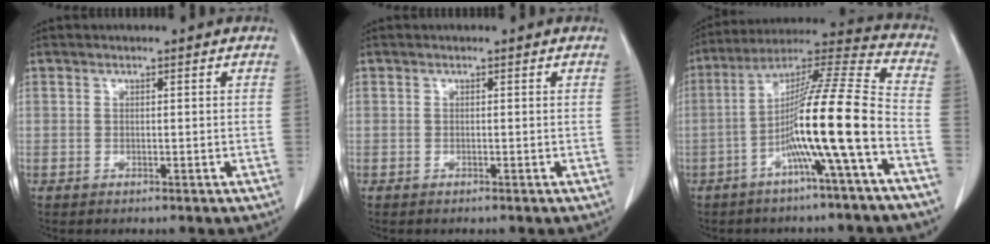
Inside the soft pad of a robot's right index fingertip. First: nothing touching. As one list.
[{"total": 0.0}, {"total": 15.4, "force": [-5.2, -1.2, 14.4], "torque": [-0.250, 0.014, -0.098]}]